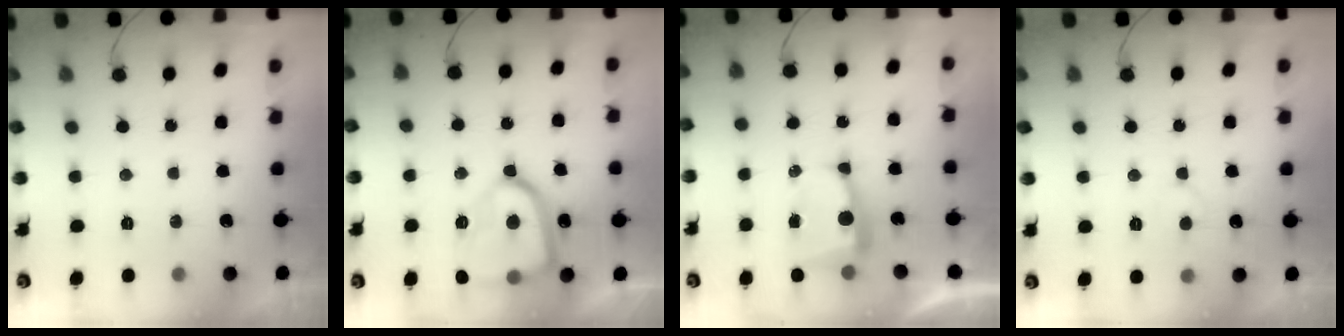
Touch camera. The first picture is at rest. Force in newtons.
{"total": 17.9, "press": 17.8, "slide": 1.6}
{"total": 5.8, "press": 5.8, "slide": 0.4}
{"total": 4.3, "press": 4.3, "slide": 0.5}